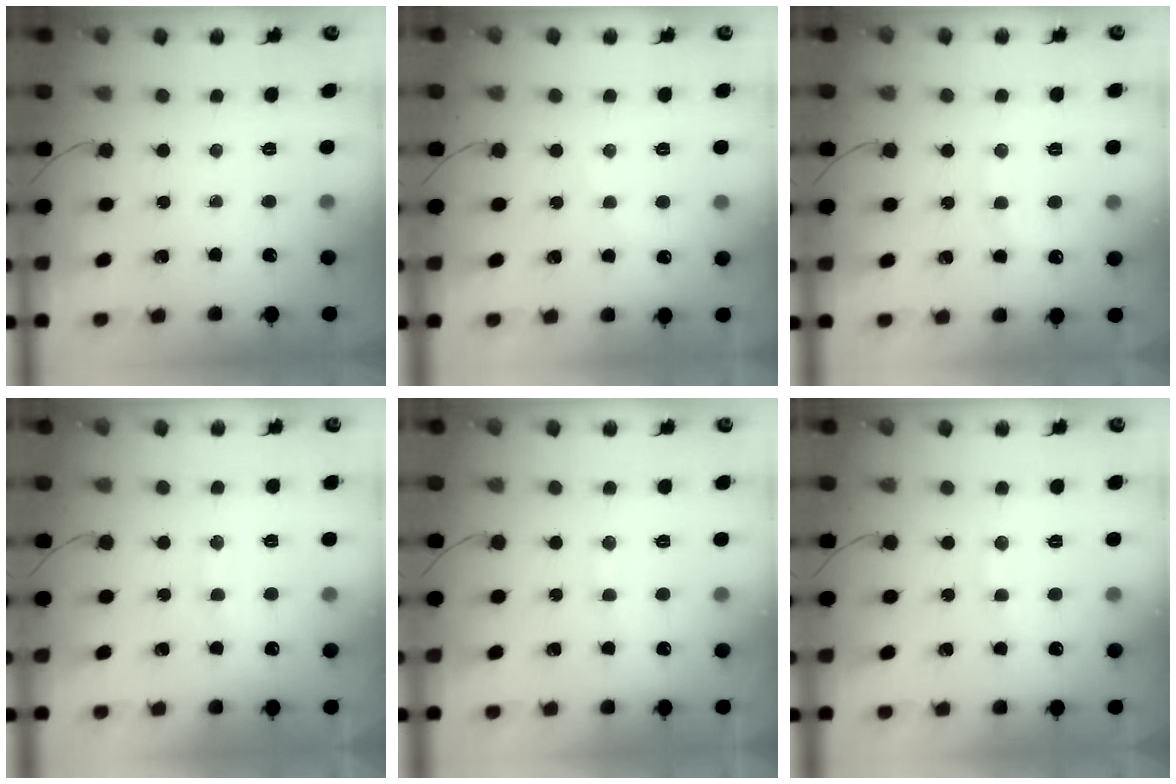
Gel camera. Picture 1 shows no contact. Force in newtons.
{"total": 4.9, "press": 4.9, "slide": 0.8}
{"total": 7.1, "press": 6.8, "slide": 1.8}
{"total": 9.3, "press": 9.3, "slide": 0.7}
{"total": 8.0, "press": 8.0, "slide": 0.8}
{"total": 6.9, "press": 6.7, "slide": 1.7}